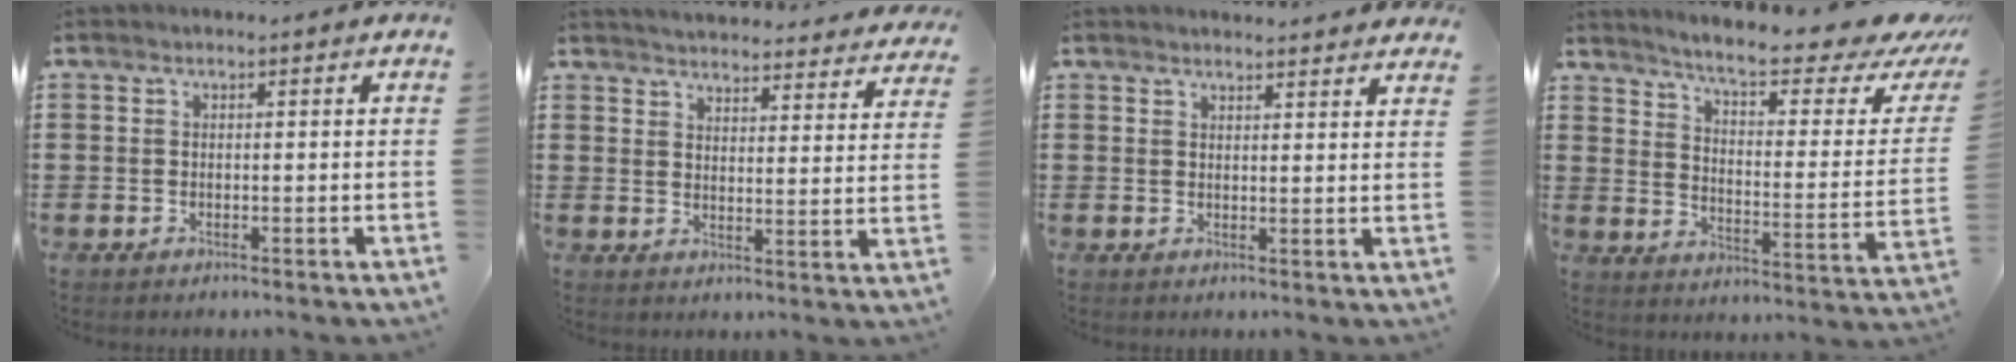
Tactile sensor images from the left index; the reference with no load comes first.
{"total": 4.0, "force": [4.0, -0.3, 0.3], "torque": [-0.025, -0.029, 0.068]}
{"total": 2.4, "force": [2.3, -0.1, 0.1], "torque": [-0.009, -0.005, 0.046]}
{"total": 8.1, "force": [6.6, 0.4, 4.8], "torque": [-0.094, -0.054, 0.103]}